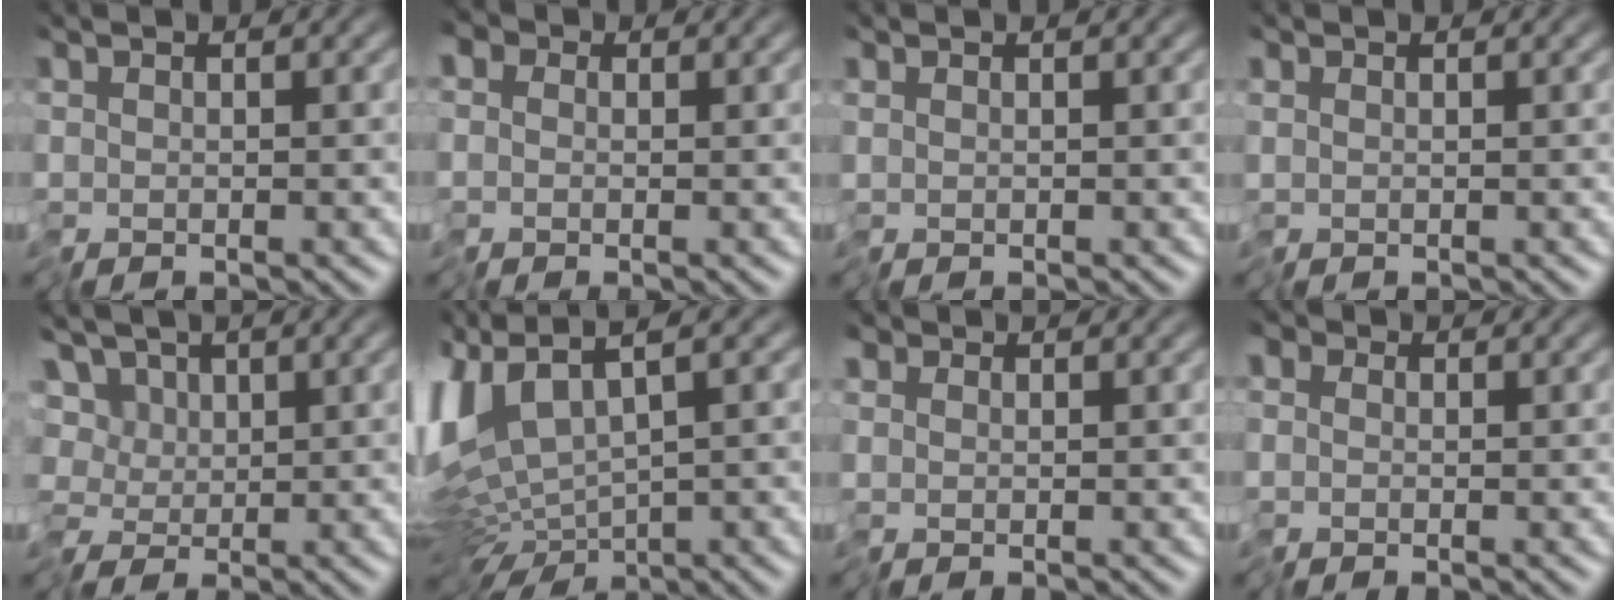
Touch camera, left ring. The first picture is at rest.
{"total": 3.8, "force": [0.1, 3.3, 1.9], "torque": [-0.041, 0.008, -0.009]}
{"total": 0.0}
{"total": 0.0}
{"total": 4.4, "force": [0.0, 3.4, 2.8], "torque": [-0.042, 0.019, -0.020]}
{"total": 8.9, "force": [0.3, 3.7, 8.1], "torque": [-0.185, -0.006, 0.028]}
{"total": 0.6, "force": [-0.1, 0.6, -0.1], "torque": [0.002, 0.001, -0.004]}
{"total": 2.1, "force": [-0.2, 2.0, 0.8], "torque": [-0.020, 0.003, -0.010]}